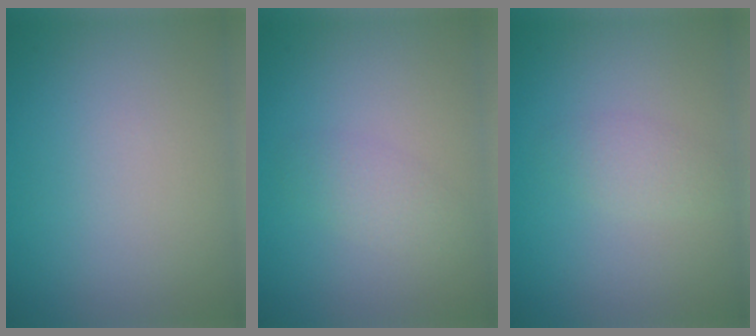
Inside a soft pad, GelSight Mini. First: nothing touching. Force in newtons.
{"total": 1.7, "press": 1.7, "slide": 0.1}
{"total": 1.6, "press": 1.6, "slide": 0.1}